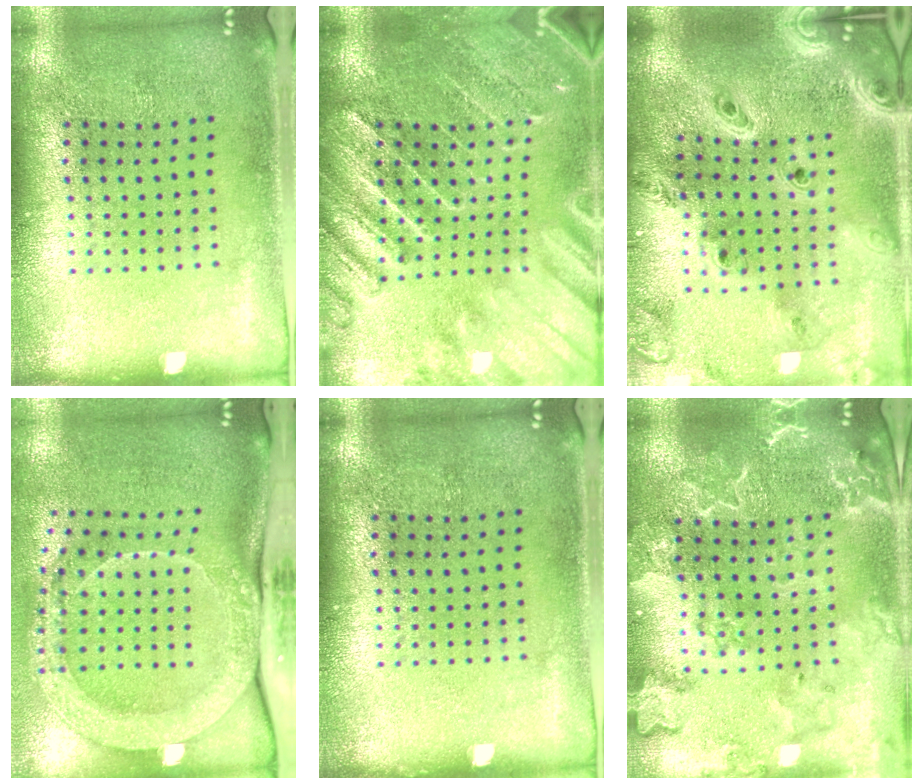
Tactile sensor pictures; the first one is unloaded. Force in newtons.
{"total": 3.0, "press": 2.9, "slide": 0.8}
{"total": 4.0, "press": 3.1, "slide": 2.6}
{"total": 2.4, "press": 2.1, "slide": 1.1}
{"total": 0.0}
{"total": 2.8, "press": 2.6, "slide": 1.0}